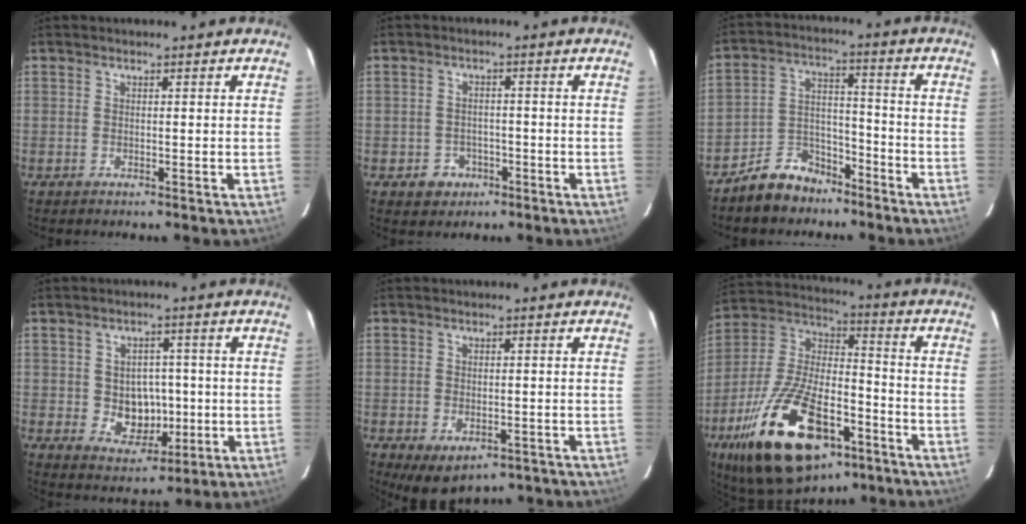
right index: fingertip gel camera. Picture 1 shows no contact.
{"total": 4.4, "force": [-2.0, 3.8, 0.8], "torque": [-0.027, 0.012, -0.021]}
{"total": 9.4, "force": [-7.2, 5.2, 2.8], "torque": [-0.065, 0.035, -0.117]}
{"total": 7.4, "force": [-0.7, 6.2, 4.0], "torque": [-0.077, 0.005, 0.008]}
{"total": 6.9, "force": [-3.6, 4.1, 4.1], "torque": [-0.074, -0.018, -0.041]}
{"total": 26.9, "force": [-14.3, 12.5, 19.0], "torque": [-0.375, -0.012, -0.234]}